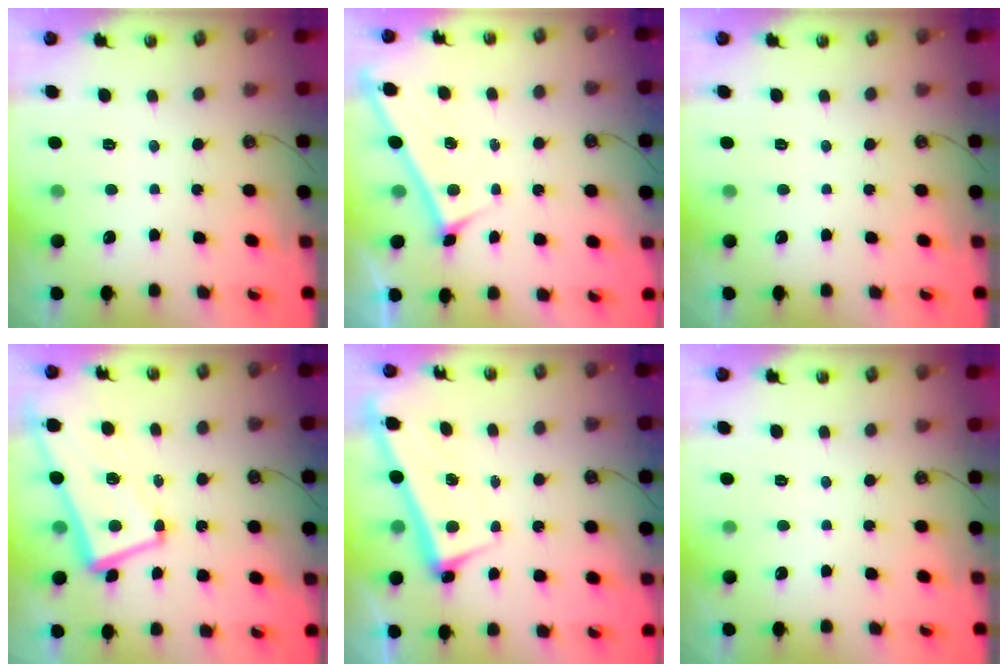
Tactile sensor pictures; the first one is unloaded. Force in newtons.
{"total": 3.4, "press": 3.4, "slide": 0.3}
{"total": 0.0}
{"total": 5.6, "press": 5.3, "slide": 1.7}
{"total": 2.6, "press": 2.4, "slide": 0.9}
{"total": 0.0}